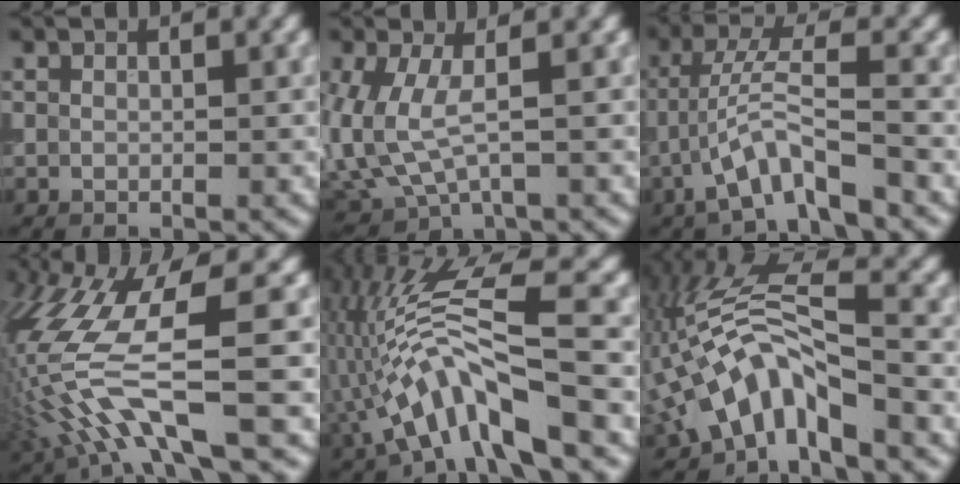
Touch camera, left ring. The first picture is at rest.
{"total": 5.0, "force": [0.2, 2.5, 4.3], "torque": [-0.125, -0.017, 0.011]}
{"total": 5.1, "force": [-2.8, 1.0, 4.2], "torque": [-0.079, 0.013, -0.053]}
{"total": 9.5, "force": [-1.9, 2.4, 9.1], "torque": [-0.199, -0.002, -0.037]}
{"total": 10.1, "force": [-3.1, 2.6, 9.2], "torque": [-0.172, 0.018, -0.057]}
{"total": 8.3, "force": [-2.9, 3.5, 7.0], "torque": [-0.135, 0.017, -0.066]}